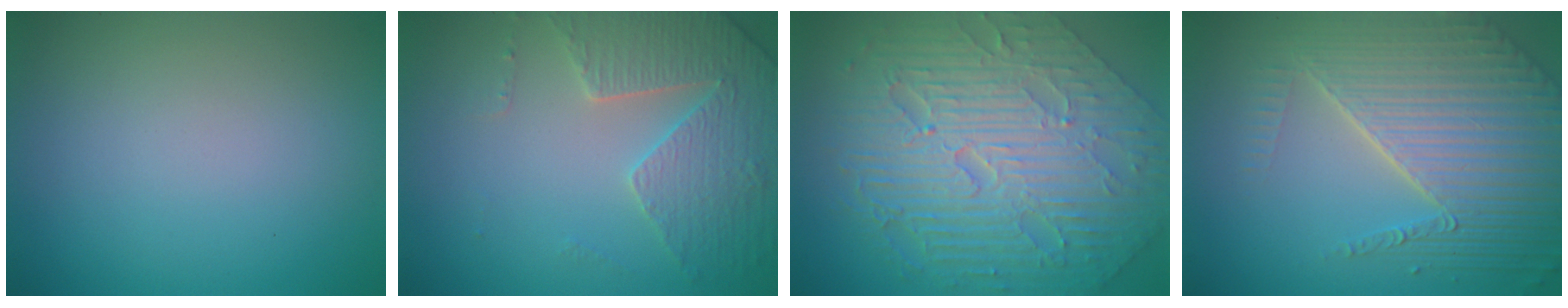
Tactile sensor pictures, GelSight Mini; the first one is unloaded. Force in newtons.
{"total": 4.5, "press": 3.8, "slide": 2.4}
{"total": 11.4, "press": 7.5, "slide": 8.6}
{"total": 8.1, "press": 5.9, "slide": 5.7}